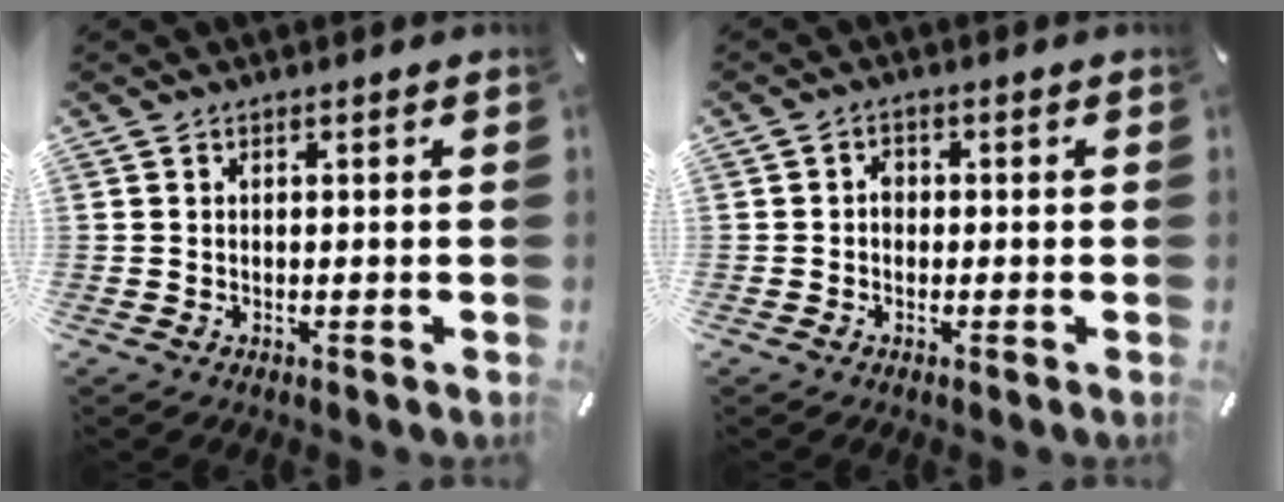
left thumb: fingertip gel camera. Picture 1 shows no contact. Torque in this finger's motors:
{"motor_torque": [0.10, 0.65, 0.05, -0.03, 0.01]}